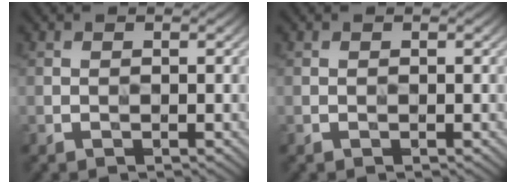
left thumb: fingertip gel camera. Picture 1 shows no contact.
{"total": 0.0}